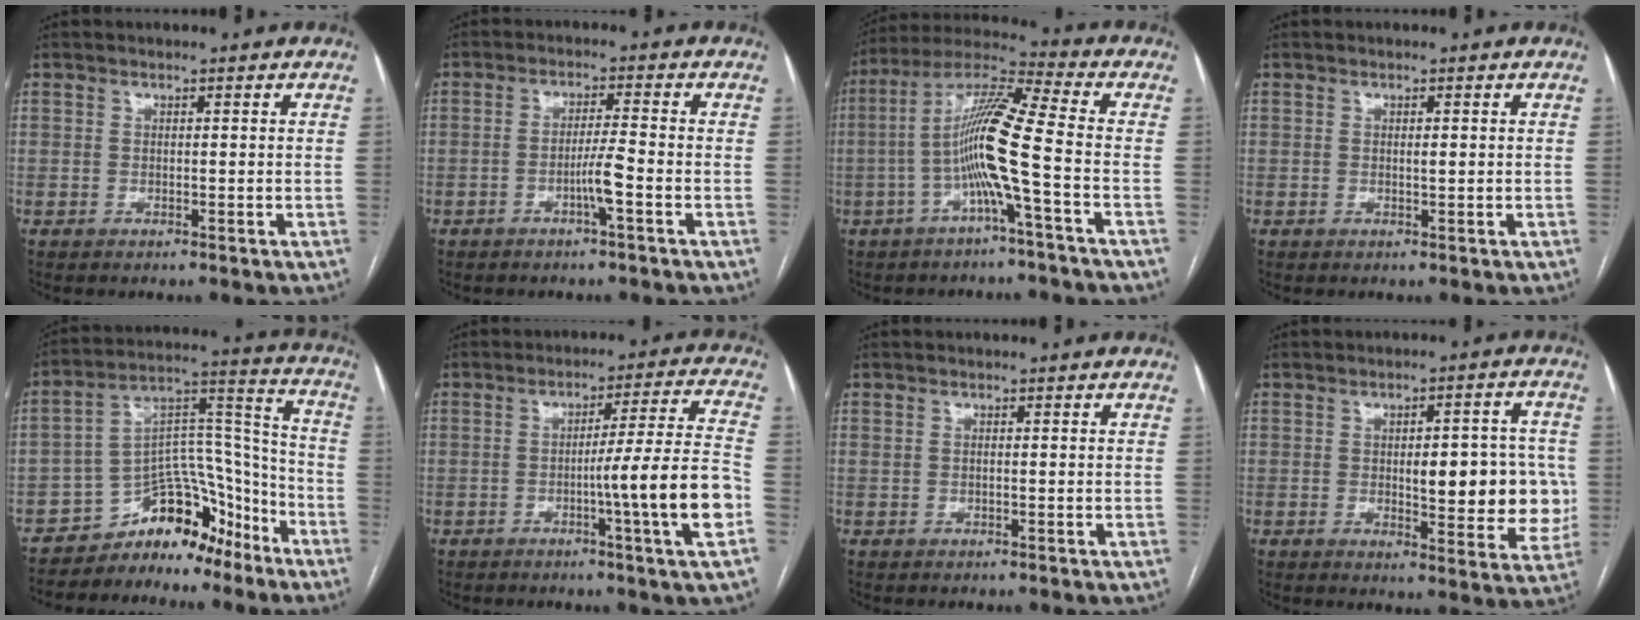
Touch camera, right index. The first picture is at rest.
{"total": 3.7, "force": [-1.6, -0.5, 3.3], "torque": [-0.060, 0.001, -0.028]}
{"total": 11.1, "force": [-2.7, -1.1, 10.8], "torque": [-0.211, 0.018, -0.057]}
{"total": 0.7, "force": [0.1, 0.1, 0.7], "torque": [-0.014, -0.001, 0.001]}
{"total": 12.0, "force": [-9.6, 5.7, 4.4], "torque": [-0.062, 0.076, -0.154]}
{"total": 12.3, "force": [-3.6, -1.8, 11.7], "torque": [-0.172, -0.005, -0.059]}
{"total": 0.0}
{"total": 12.1, "force": [-0.4, 4.1, 11.4], "torque": [-0.135, 0.009, 0.005]}